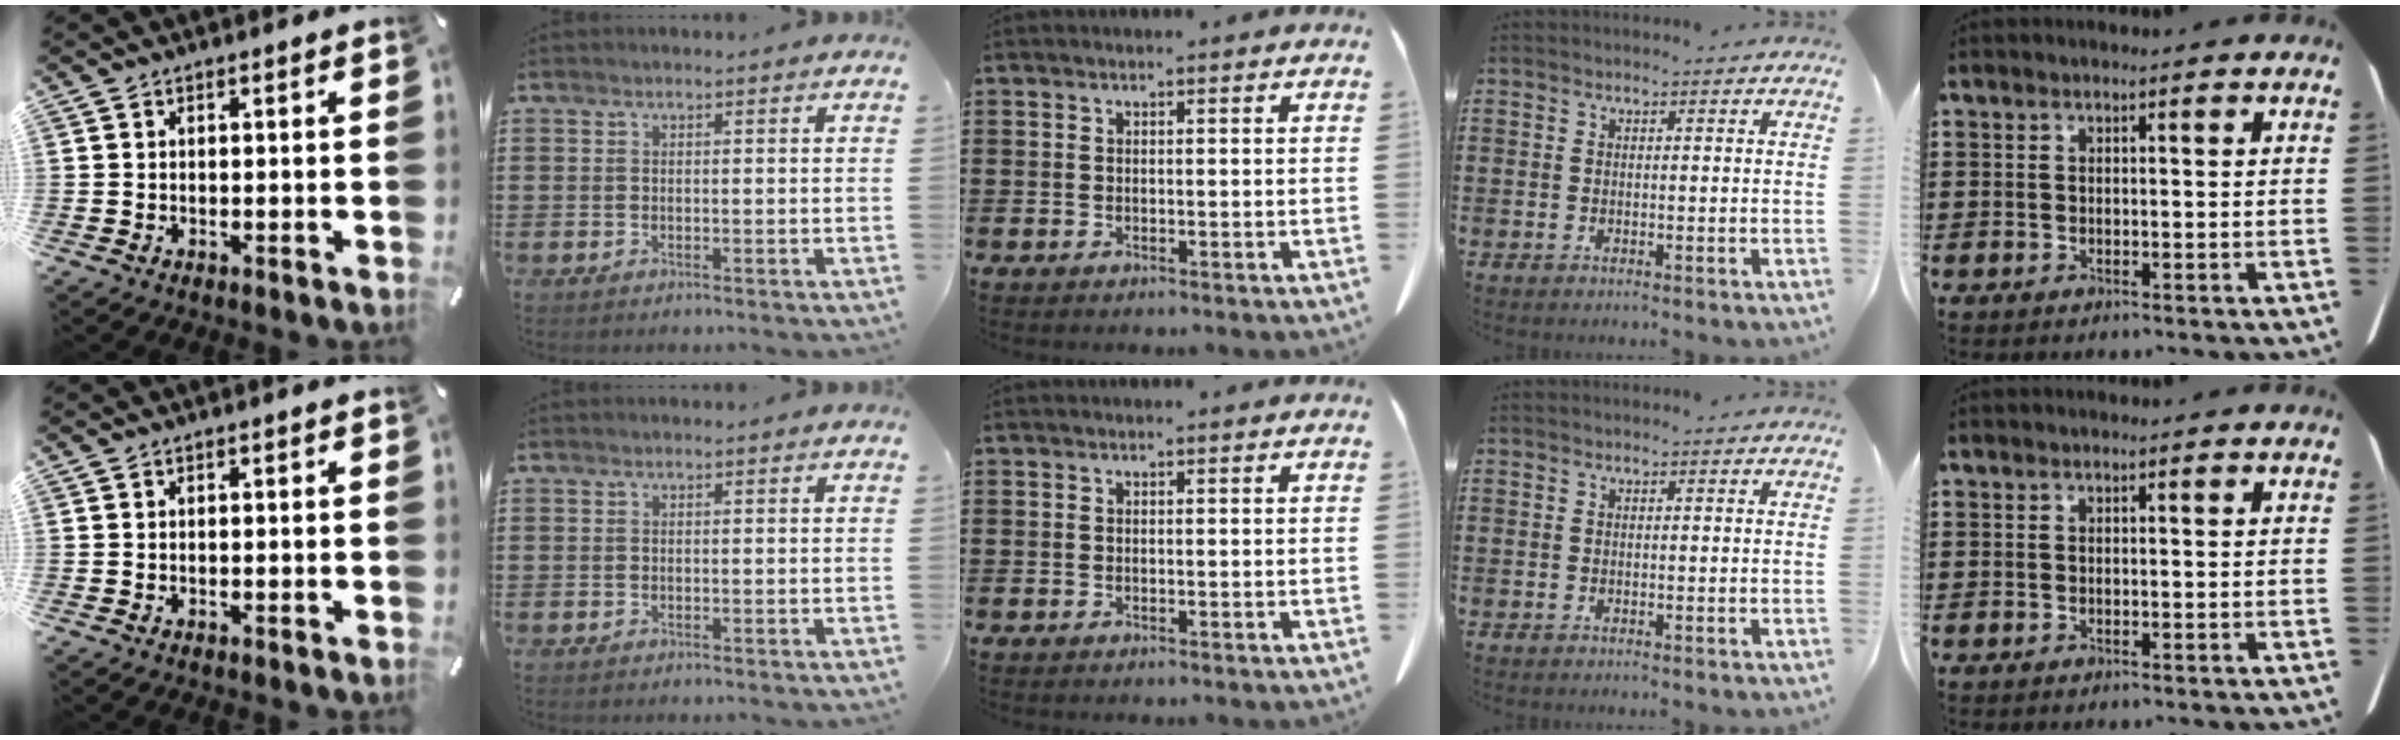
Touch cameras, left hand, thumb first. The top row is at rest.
{}